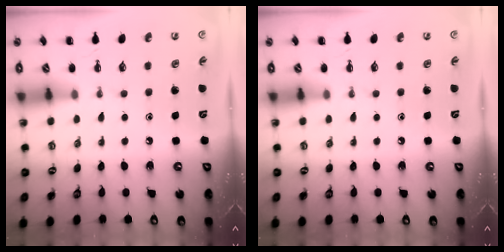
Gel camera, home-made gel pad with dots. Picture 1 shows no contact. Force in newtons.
{"total": 0.0}